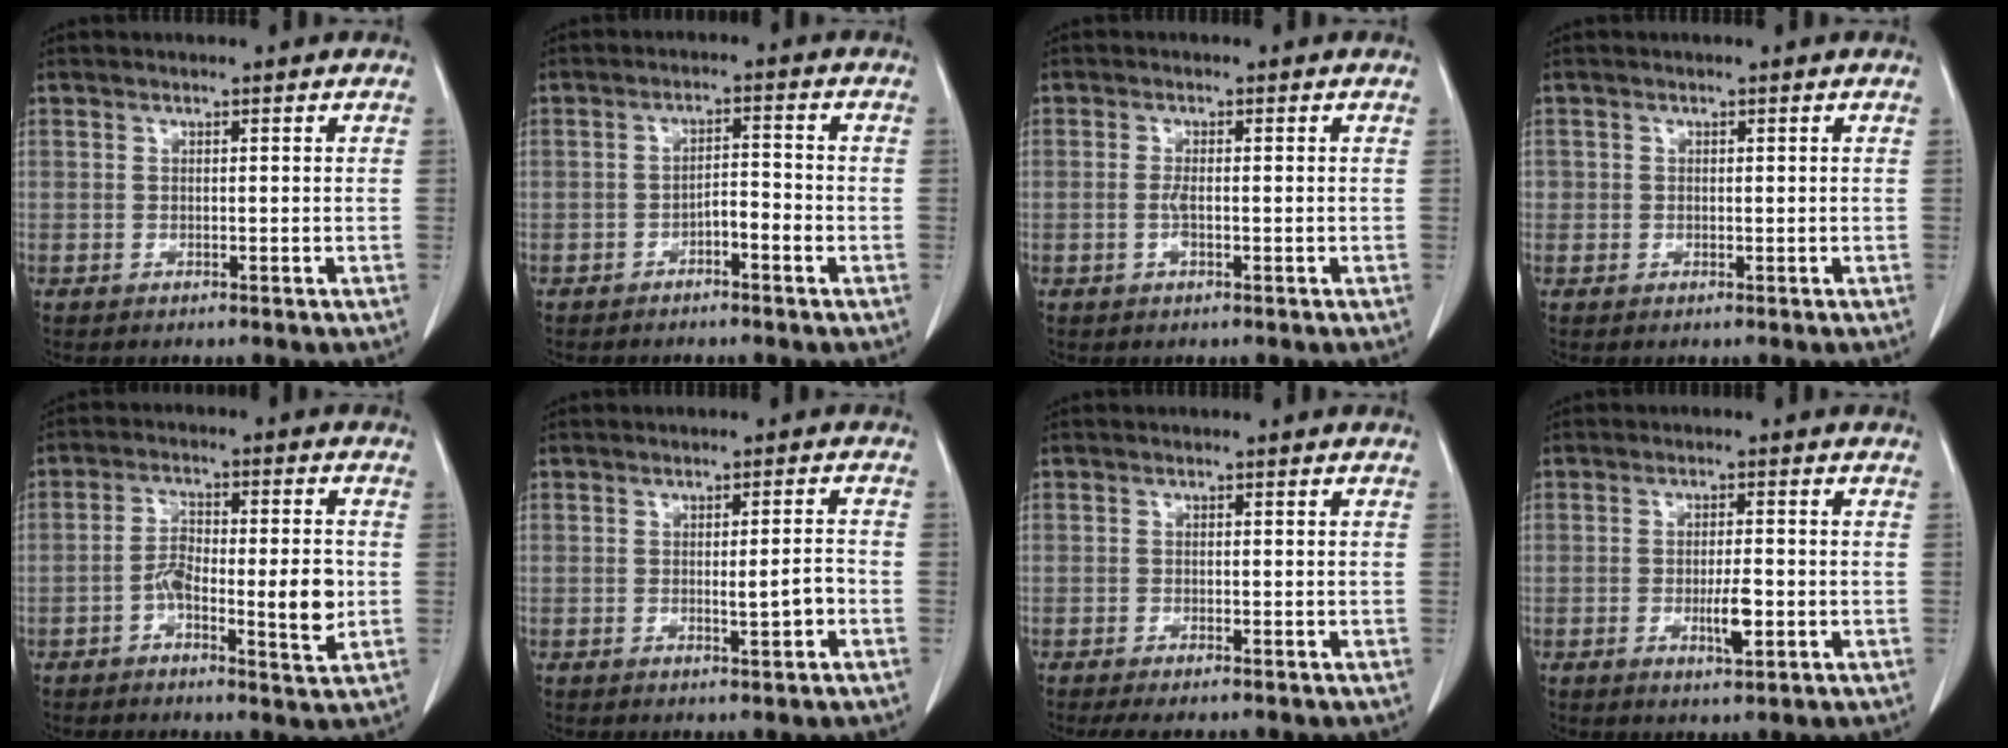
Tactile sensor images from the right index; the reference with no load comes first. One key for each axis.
{"total": 3.0, "fx": -1.7, "fy": 0.7, "fz": 2.4, "tx": -0.036, "ty": 0.011, "tz": -0.028}
{"total": 1.8, "fx": -0.5, "fy": 0.4, "fz": 1.7, "tx": -0.038, "ty": -0.002, "tz": -0.010}
{"total": 0.8, "fx": 0.0, "fy": 0.8, "fz": 0.0, "tx": 0.009, "ty": 0.004, "tz": -0.004}
{"total": 8.6, "fx": -2.0, "fy": 2.2, "fz": 8.1, "tx": -0.133, "ty": 0.009, "tz": -0.032}
{"total": 3.4, "fx": -1.0, "fy": 0.3, "fz": 3.2, "tx": -0.045, "ty": -0.001, "tz": -0.014}
{"total": 3.1, "fx": -2.5, "fy": 0.6, "fz": 1.7, "tx": -0.024, "ty": -0.007, "tz": -0.035}
{"total": 4.0, "fx": -1.1, "fy": 0.8, "fz": 3.7, "tx": -0.066, "ty": -0.003, "tz": -0.016}